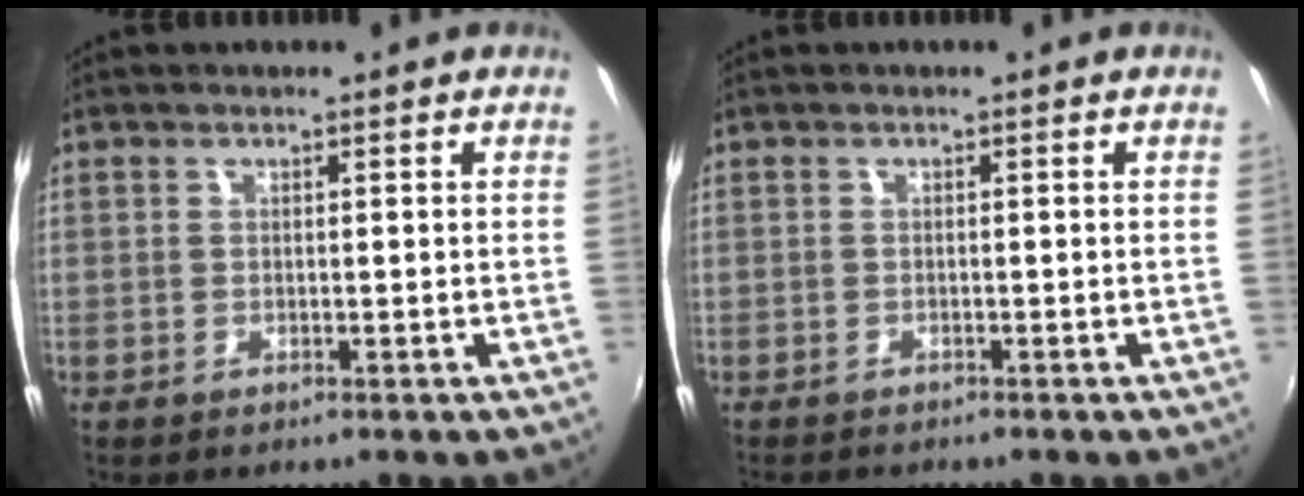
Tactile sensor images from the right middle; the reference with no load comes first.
{"total": 1.9, "force": [-1.8, 0.2, 0.6], "torque": [-0.014, -0.013, -0.029]}